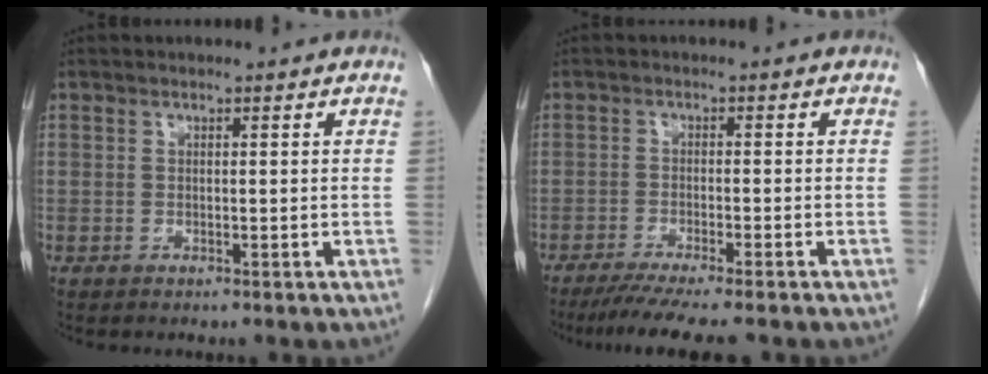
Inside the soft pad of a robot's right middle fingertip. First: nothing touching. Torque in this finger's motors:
{"motor_torque": [0.44, -0.32, 0.15, 0.06]}